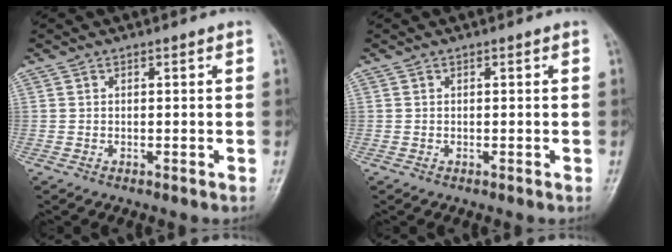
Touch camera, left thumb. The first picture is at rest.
{"total": 0.0}